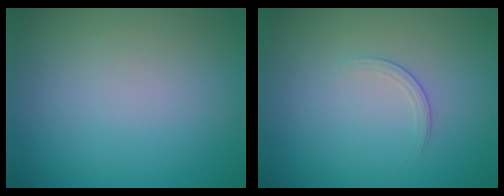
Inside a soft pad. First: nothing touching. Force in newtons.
{"total": 1.3, "press": 0.5, "slide": 1.2}